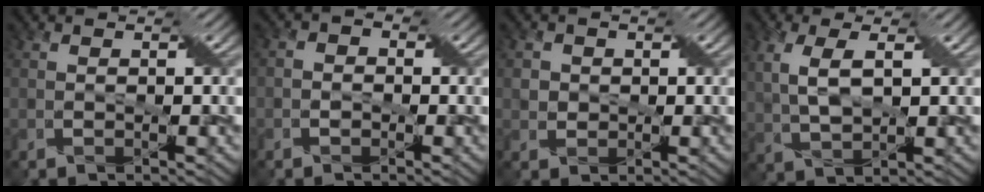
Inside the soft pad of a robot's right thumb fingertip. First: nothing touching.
{"total": 1.8, "force": [-0.7, 1.5, 0.6], "torque": [-0.004, 0.008, -0.020]}
{"total": 2.3, "force": [0.3, 2.3, 0.5], "torque": [-0.023, -0.003, 0.007]}
{"total": 6.3, "force": [1.7, 3.0, 5.3], "torque": [-0.129, 0.006, 0.035]}